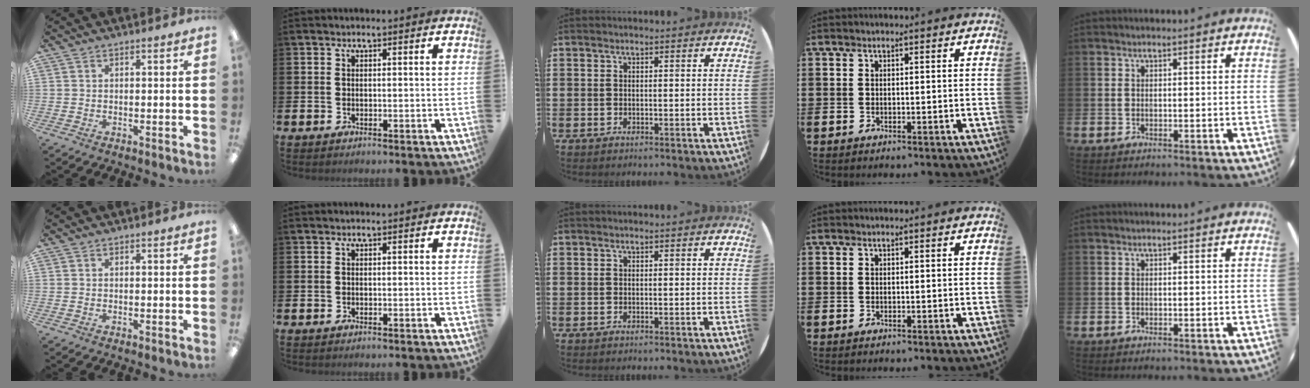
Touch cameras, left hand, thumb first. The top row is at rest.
{}